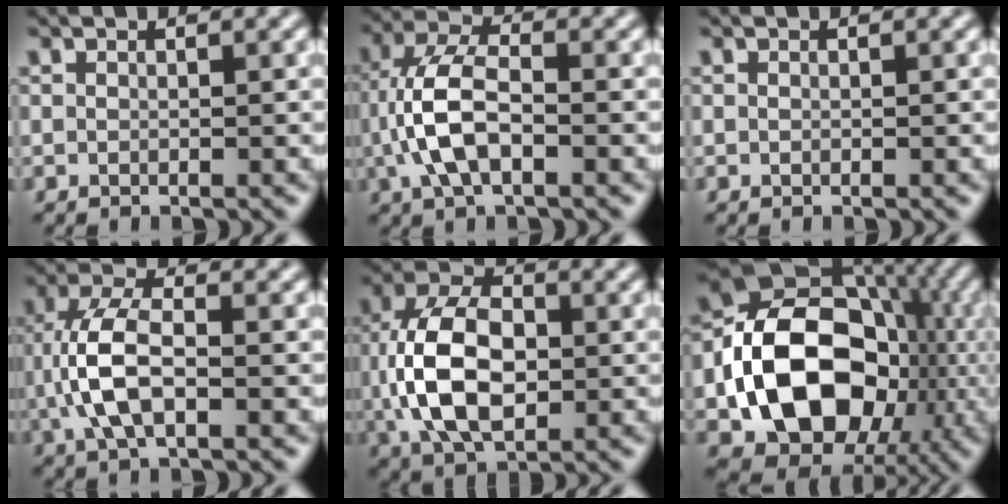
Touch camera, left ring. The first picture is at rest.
{"total": 6.2, "force": [-0.9, 3.0, 5.3], "torque": [-0.117, 0.008, -0.021]}
{"total": 0.0}
{"total": 5.8, "force": [-0.6, 2.8, 5.1], "torque": [-0.116, 0.005, -0.012]}
{"total": 9.8, "force": [-0.1, 6.1, 7.6], "torque": [-0.165, 0.005, -0.006]}
{"total": 14.7, "force": [-3.0, 11.0, 9.3], "torque": [-0.142, 0.001, -0.064]}